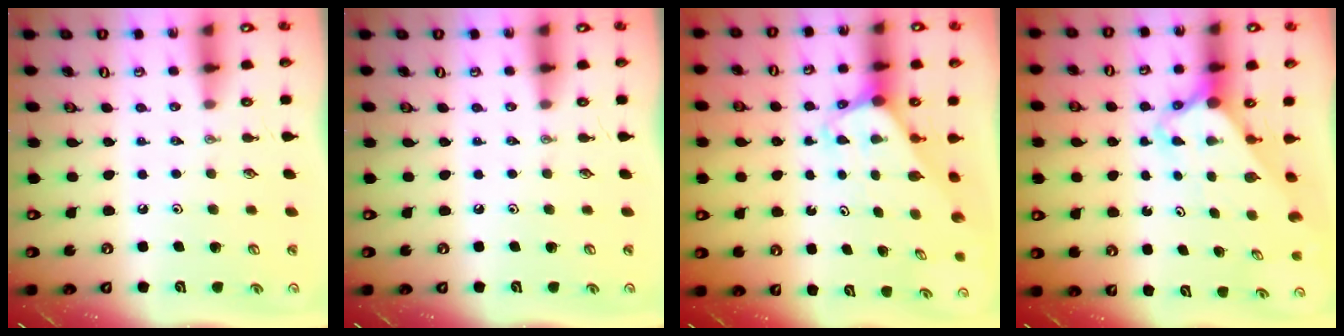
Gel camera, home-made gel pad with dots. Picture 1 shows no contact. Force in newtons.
{"total": 0.0}
{"total": 2.1, "press": 2.1, "slide": 0.1}
{"total": 3.1, "press": 3.1, "slide": 0.2}